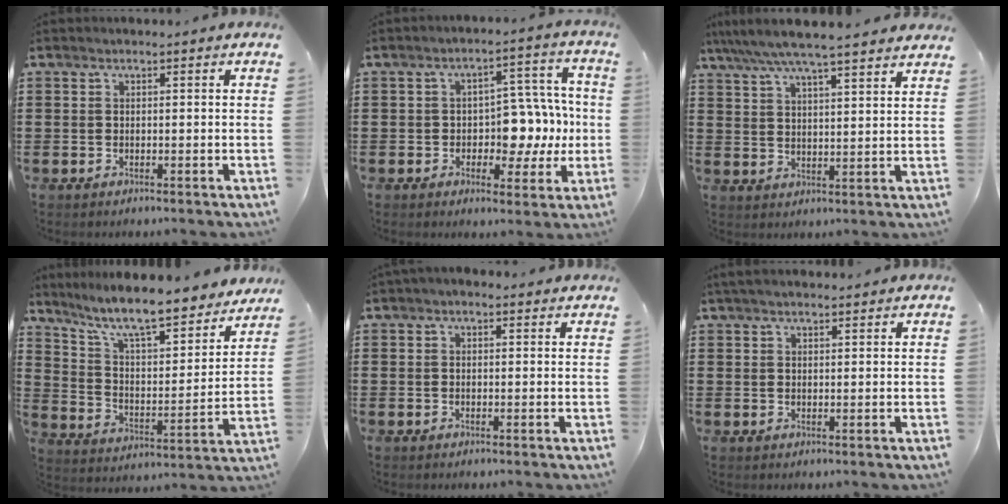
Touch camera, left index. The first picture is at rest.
{"total": 7.6, "force": [-0.4, 5.3, 5.4], "torque": [-0.085, 0.006, -0.011]}
{"total": 5.9, "force": [5.2, -0.2, 2.7], "torque": [-0.071, -0.023, 0.090]}
{"total": 9.4, "force": [8.1, 0.6, 4.7], "torque": [-0.124, -0.057, 0.135]}
{"total": 1.0, "force": [0.1, 0.8, 0.5], "torque": [-0.012, 0.006, 0.000]}
{"total": 1.8, "force": [1.5, 0.3, 0.9], "torque": [-0.020, 0.004, 0.027]}